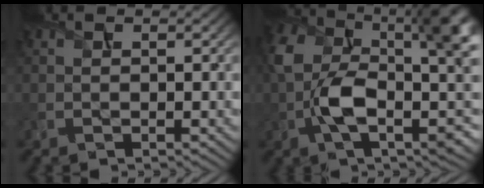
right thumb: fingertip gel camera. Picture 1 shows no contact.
{"total": 14.0, "force": [-0.6, 6.8, 12.3], "torque": [-0.236, -0.013, -0.013]}